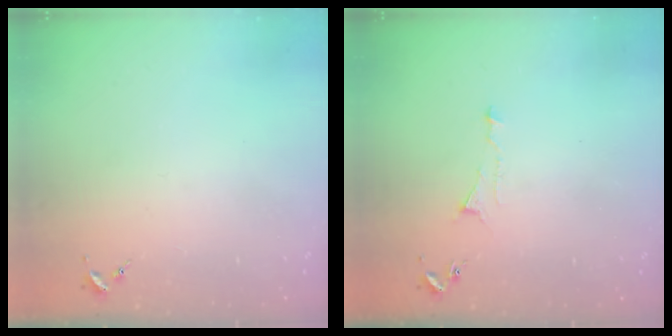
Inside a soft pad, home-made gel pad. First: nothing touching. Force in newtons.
{"total": 4.9, "press": 4.9, "slide": 0.4}